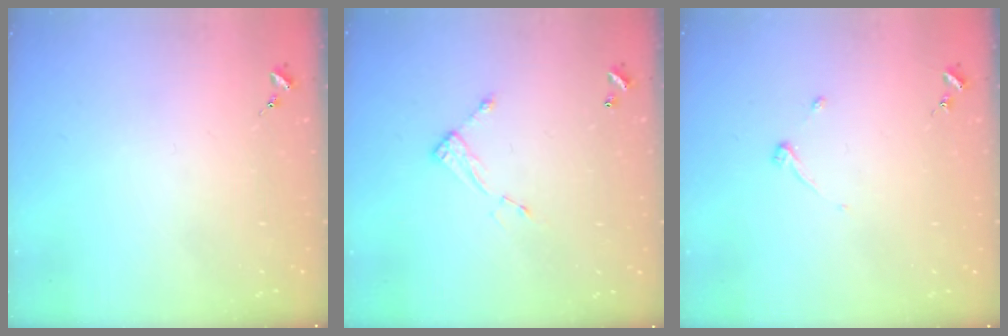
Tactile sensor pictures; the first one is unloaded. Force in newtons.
{"total": 4.7, "press": 4.6, "slide": 0.4}
{"total": 3.3, "press": 3.3, "slide": 0.4}